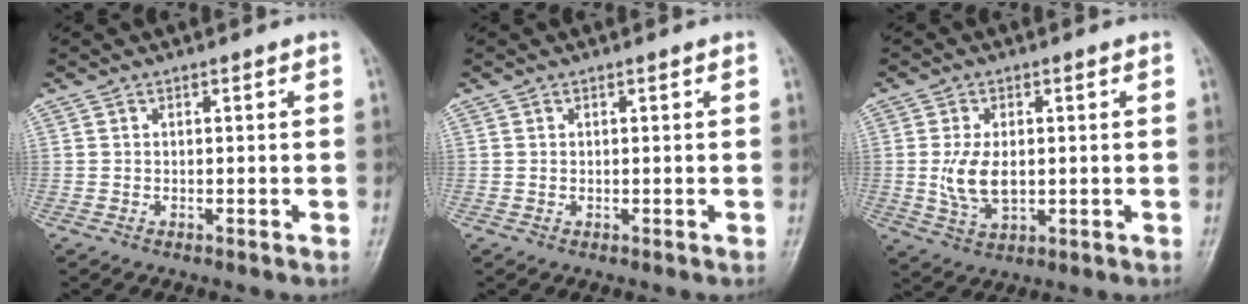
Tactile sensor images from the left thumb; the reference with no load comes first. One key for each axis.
{"total": 0.0}
{"total": 7.1, "fx": 0.1, "fy": 4.1, "fz": 5.9, "tx": -0.115, "ty": -0.006, "tz": 0.008}